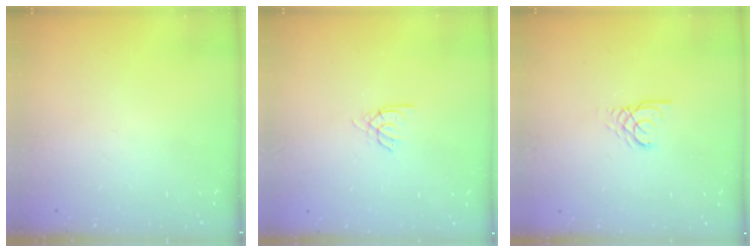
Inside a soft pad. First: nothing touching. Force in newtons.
{"total": 2.2, "press": 2.1, "slide": 0.4}
{"total": 2.2, "press": 2.2, "slide": 0.2}